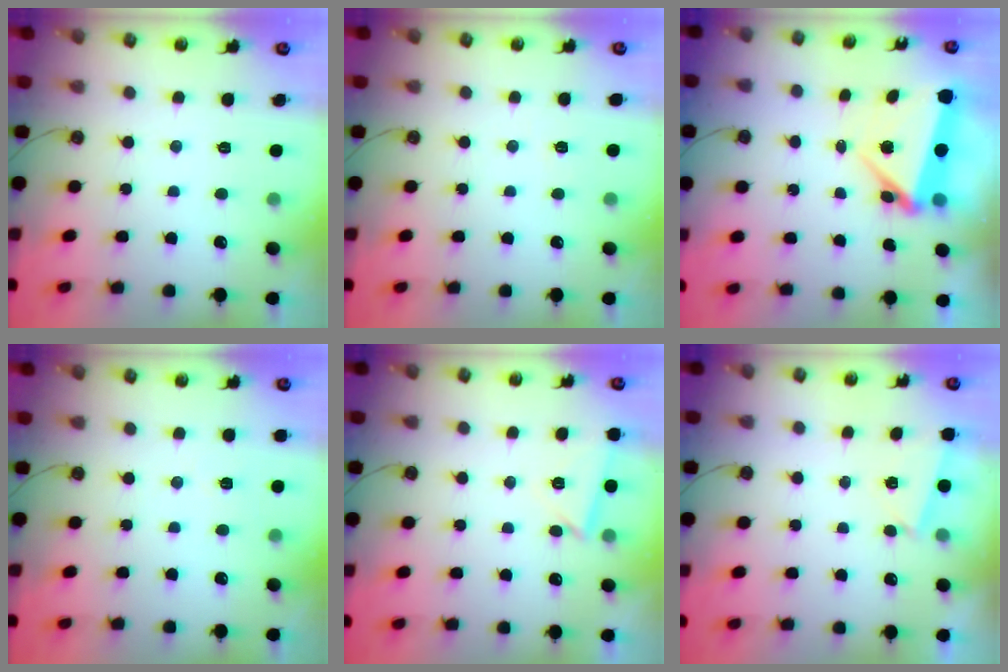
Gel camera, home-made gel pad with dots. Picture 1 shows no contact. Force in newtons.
{"total": 2.5, "press": 1.8, "slide": 1.7}
{"total": 9.7, "press": 5.8, "slide": 7.8}
{"total": 10.4, "press": 2.6, "slide": 10.0}
{"total": 4.2, "press": 3.5, "slide": 2.3}
{"total": 2.7, "press": 1.7, "slide": 2.1}